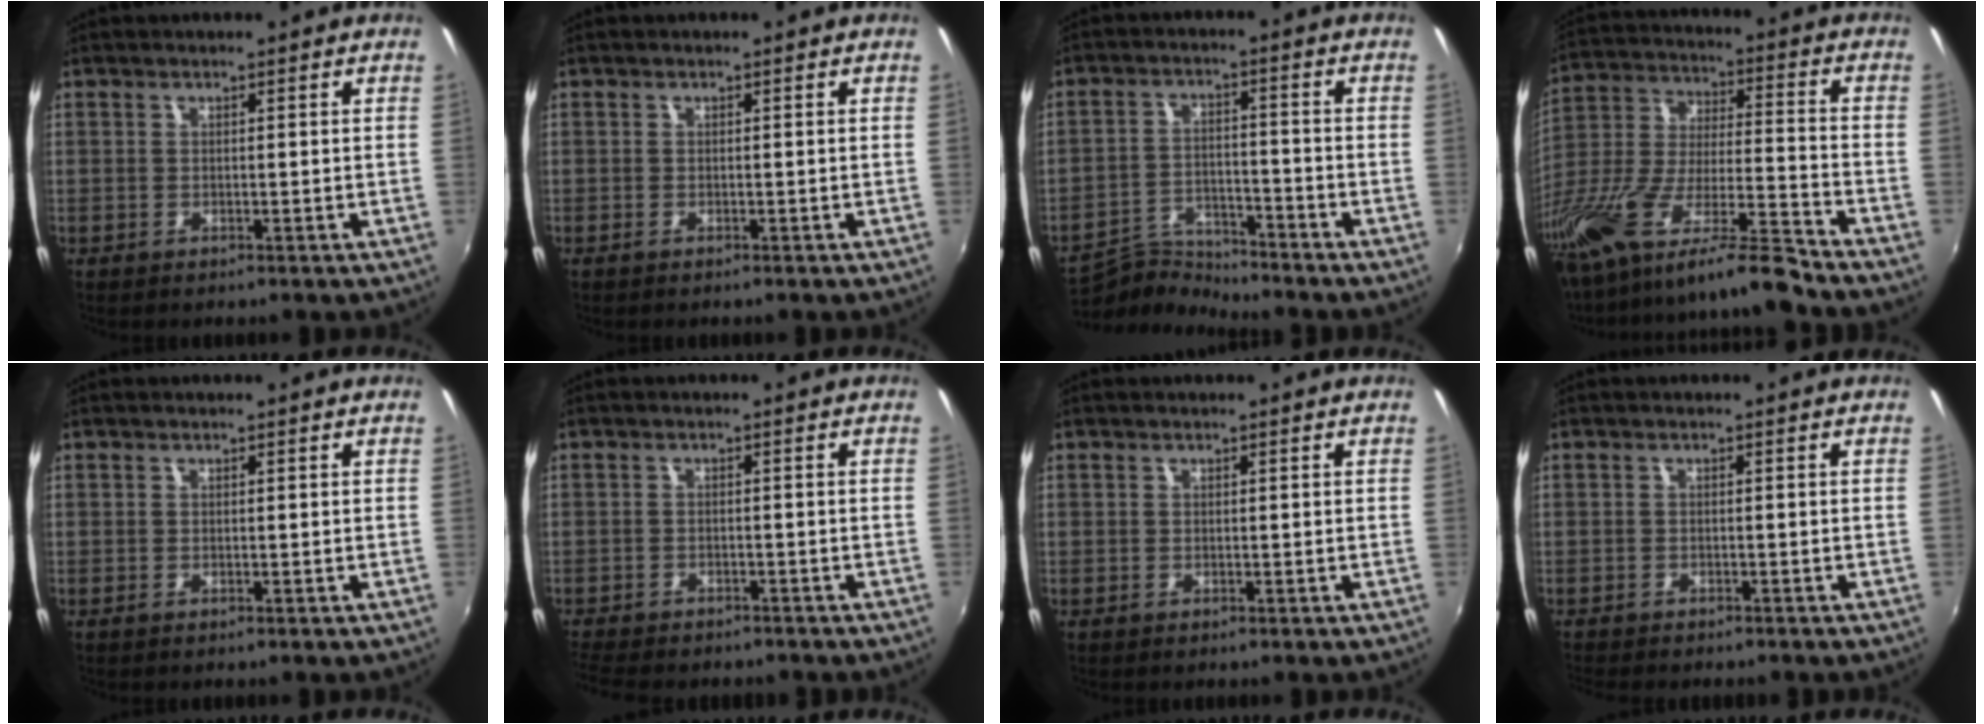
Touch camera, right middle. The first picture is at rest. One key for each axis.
{"total": 0.5, "fx": -0.4, "fy": 0.0, "fz": 0.3, "tx": -0.005, "ty": -0.003, "tz": -0.009}
{"total": 7.6, "fx": -7.6, "fy": 0.1, "fz": 0.1, "tx": -0.021, "ty": 0.013, "tz": -0.143}
{"total": 19.0, "fx": -15.1, "fy": 1.1, "fz": 11.4, "tx": -0.220, "ty": -0.034, "tz": -0.280}
{"total": 0.0}
{"total": 8.9, "fx": -7.9, "fy": 2.5, "fz": 3.3, "tx": -0.090, "ty": -0.028, "tz": -0.126}
{"total": 0.0}
{"total": 4.1, "fx": -3.7, "fy": 1.0, "fz": 1.4, "tx": -0.038, "ty": -0.021, "tz": -0.060}